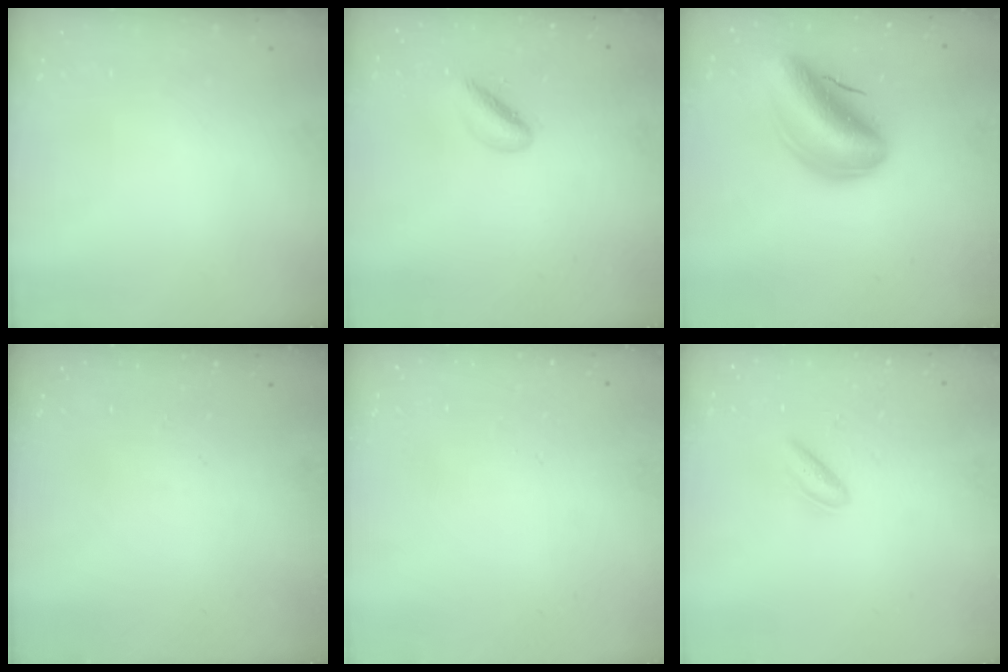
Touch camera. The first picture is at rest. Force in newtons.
{"total": 5.5, "press": 5.4, "slide": 1.1}
{"total": 17.4, "press": 16.9, "slide": 4.0}
{"total": 0.0}
{"total": 2.0, "press": 2.0, "slide": 0.1}
{"total": 2.4, "press": 2.2, "slide": 0.9}